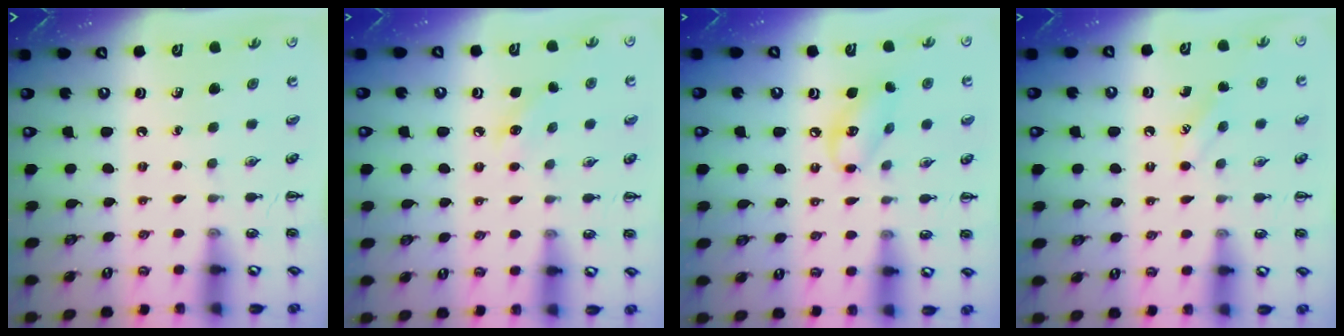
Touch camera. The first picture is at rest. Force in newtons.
{"total": 5.3, "press": 5.0, "slide": 1.6}
{"total": 8.7, "press": 8.6, "slide": 1.3}
{"total": 4.4, "press": 4.3, "slide": 0.9}